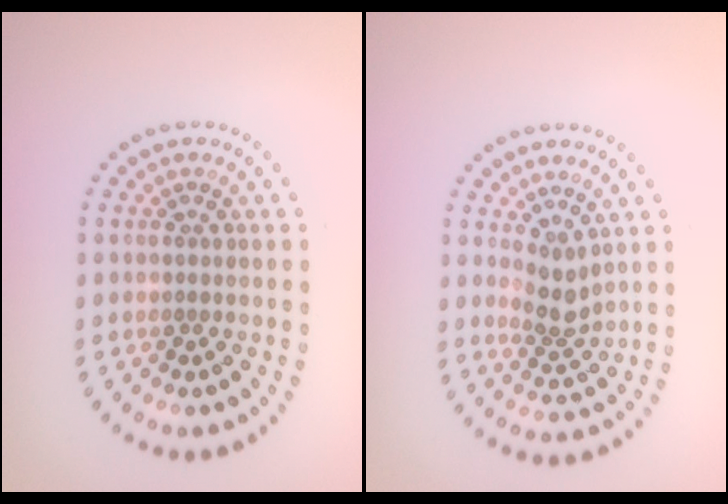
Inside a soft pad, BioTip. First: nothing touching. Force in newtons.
{"total": 2.3, "press": 1.9, "slide": 1.4}